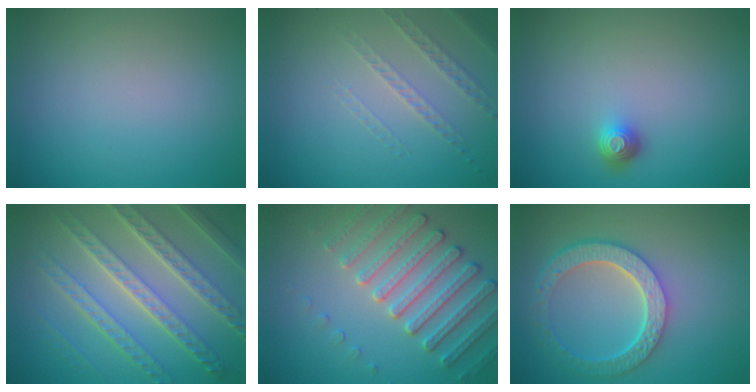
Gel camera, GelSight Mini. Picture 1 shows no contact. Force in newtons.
{"total": 1.4, "press": 1.0, "slide": 0.9}
{"total": 1.6, "press": 1.1, "slide": 1.0}
{"total": 8.4, "press": 6.1, "slide": 5.8}
{"total": 4.6, "press": 4.5, "slide": 0.7}
{"total": 5.7, "press": 4.3, "slide": 3.8}